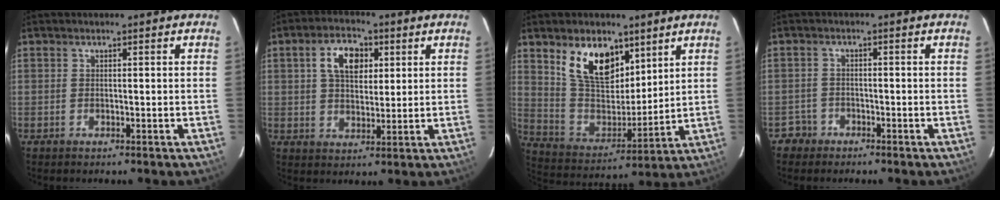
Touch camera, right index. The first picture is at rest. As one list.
[{"total": 8.0, "force": [2.6, 4.9, 5.8], "torque": [-0.099, 0.022, 0.047]}, {"total": 14.5, "force": [8.2, 8.0, 8.9], "torque": [-0.164, 0.001, 0.165]}, {"total": 3.1, "force": [-1.9, 2.4, -0.4], "torque": [0.004, 0.019, -0.036]}]